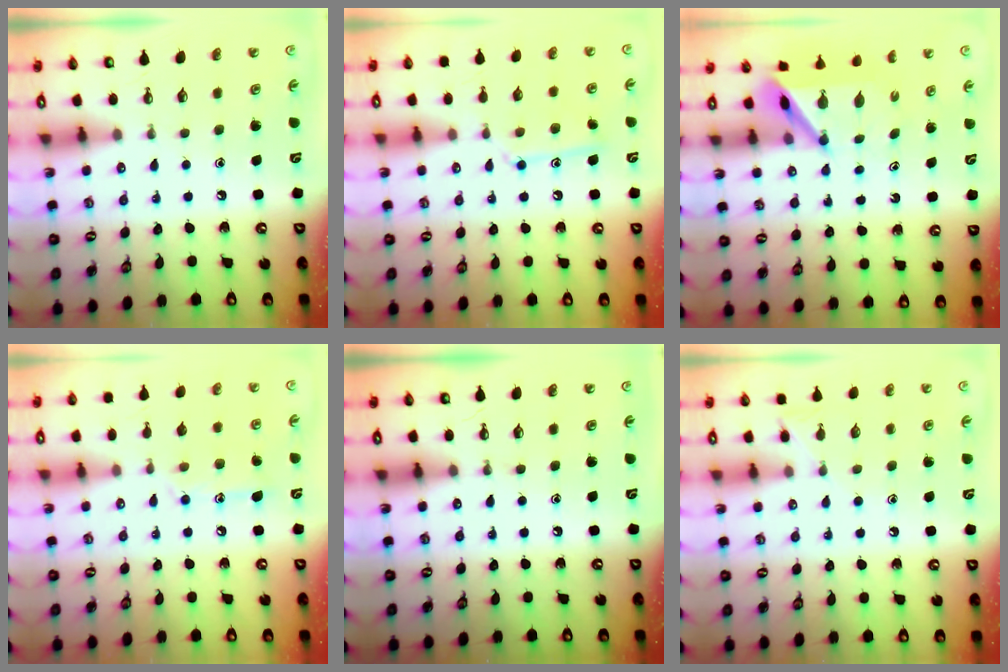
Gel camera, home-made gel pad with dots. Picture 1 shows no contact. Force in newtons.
{"total": 10.8, "press": 10.7, "slide": 0.7}
{"total": 6.6, "press": 6.6, "slide": 0.4}
{"total": 10.3, "press": 10.3, "slide": 0.8}
{"total": 0.0}
{"total": 6.3, "press": 6.2, "slide": 0.8}